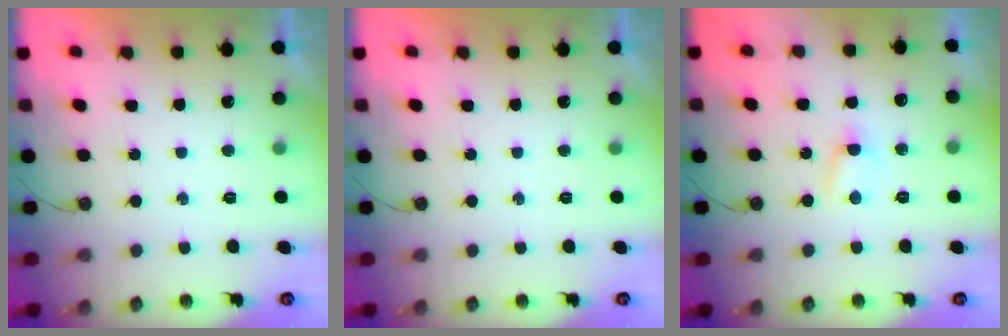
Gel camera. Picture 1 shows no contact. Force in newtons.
{"total": 0.0}
{"total": 3.7, "press": 3.6, "slide": 0.5}